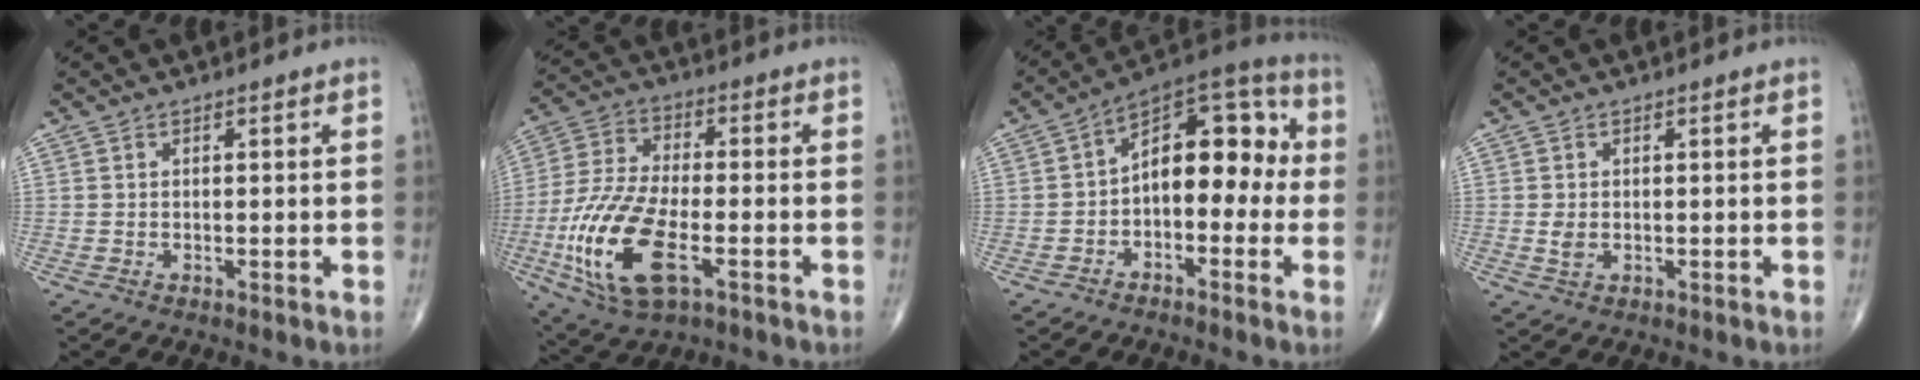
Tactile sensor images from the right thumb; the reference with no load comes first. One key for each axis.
{"total": 17.9, "fx": -5.8, "fy": 7.7, "fz": 15.0, "tx": -0.321, "ty": 0.008, "tz": -0.102}
{"total": 14.1, "fx": -0.8, "fy": 8.2, "fz": 11.5, "tx": -0.130, "ty": 0.050, "tz": -0.030}
{"total": 1.8, "fx": -0.1, "fy": 1.3, "fz": 1.2, "tx": -0.024, "ty": -0.002, "tz": -0.001}